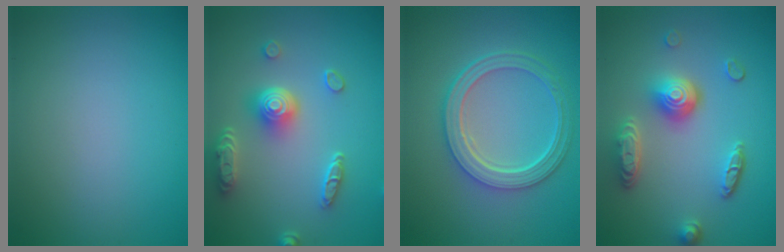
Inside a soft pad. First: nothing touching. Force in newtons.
{"total": 5.3, "press": 4.0, "slide": 3.4}
{"total": 5.2, "press": 3.9, "slide": 3.4}
{"total": 5.2, "press": 3.8, "slide": 3.5}